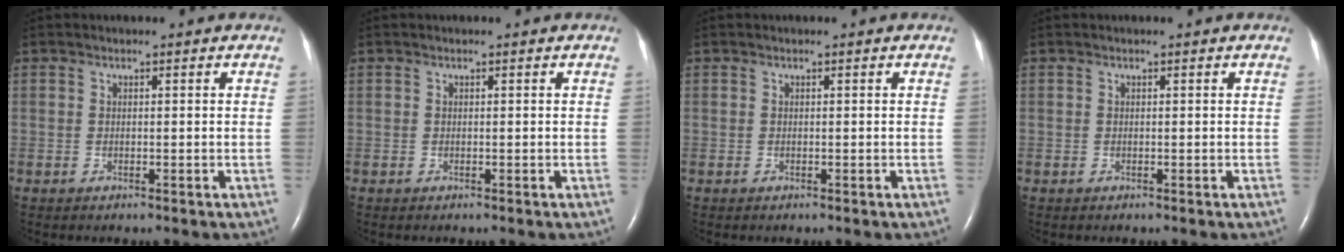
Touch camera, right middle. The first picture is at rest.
{"total": 0.0}
{"total": 0.0}
{"total": 0.0}